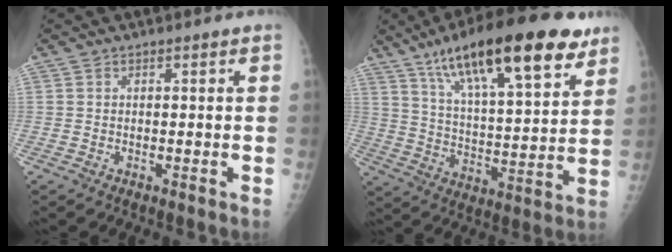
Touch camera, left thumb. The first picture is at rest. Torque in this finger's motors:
{"motor_torque": [0.82, 0.83, 1.53, -1.24, 0.17]}